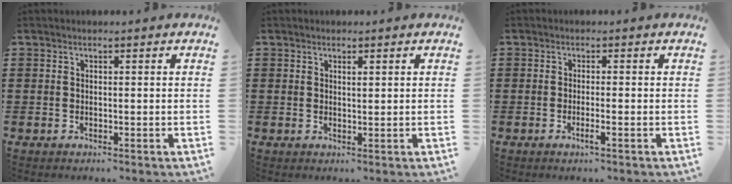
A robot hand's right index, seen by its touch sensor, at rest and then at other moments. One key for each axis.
{"total": 0.7, "fx": 0.4, "fy": 0.2, "fz": 0.6, "tx": -0.012, "ty": -0.001, "tz": 0.008}
{"total": 1.8, "fx": -0.9, "fy": 0.0, "fz": 1.5, "tx": -0.025, "ty": -0.002, "tz": -0.016}